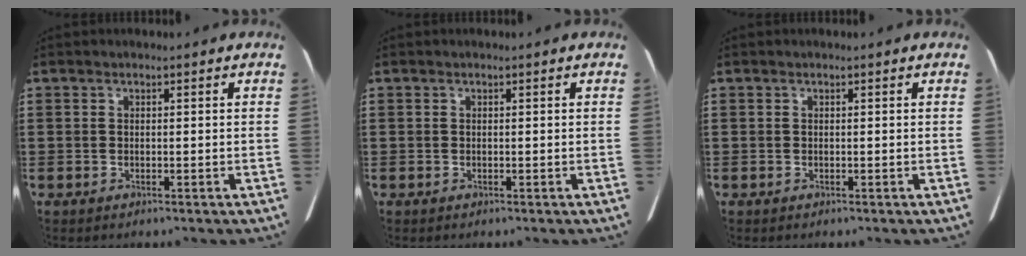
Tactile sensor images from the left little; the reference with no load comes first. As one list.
[{"total": 0.0}, {"total": 0.0}]